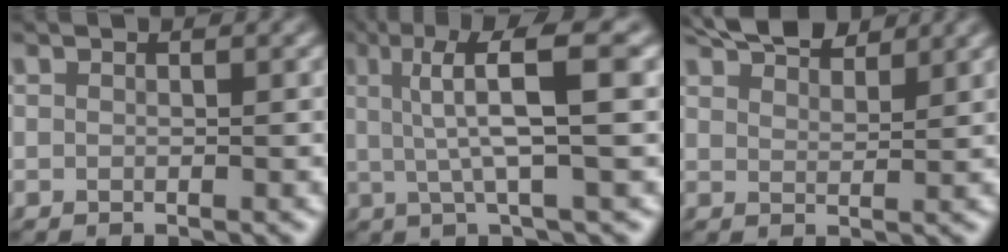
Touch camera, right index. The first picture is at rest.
{"total": 7.1, "force": [2.6, 0.9, 6.5], "torque": [-0.098, 0.018, 0.033]}
{"total": 5.0, "force": [4.3, 1.3, 2.2], "torque": [-0.034, 0.003, 0.072]}